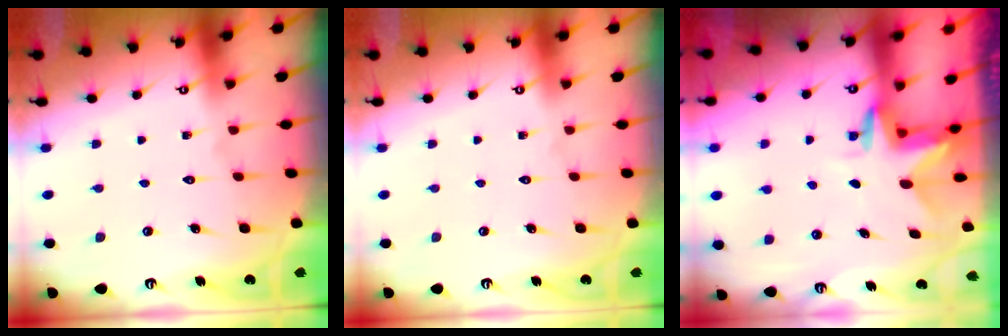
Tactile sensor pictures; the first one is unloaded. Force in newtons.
{"total": 0.0}
{"total": 2.9, "press": 2.9, "slide": 0.1}